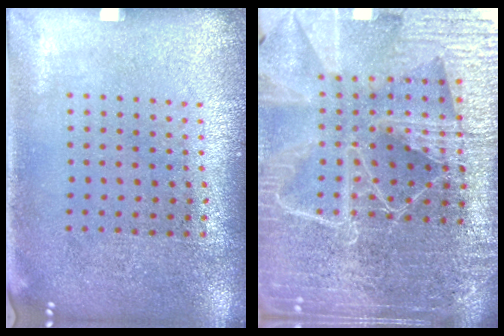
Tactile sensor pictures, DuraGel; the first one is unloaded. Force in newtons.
{"total": 6.3, "press": 5.5, "slide": 3.1}